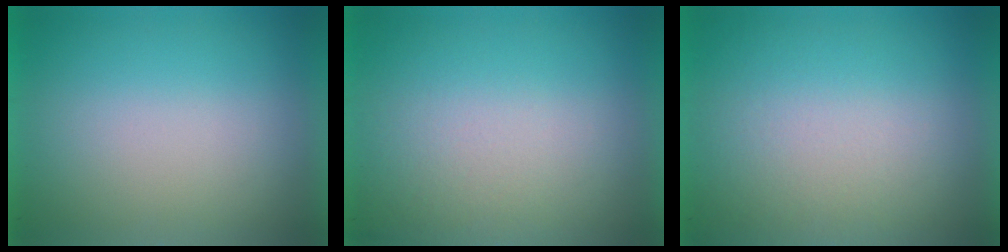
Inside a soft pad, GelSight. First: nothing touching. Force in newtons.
{"total": 2.5}
{"total": 2.5}